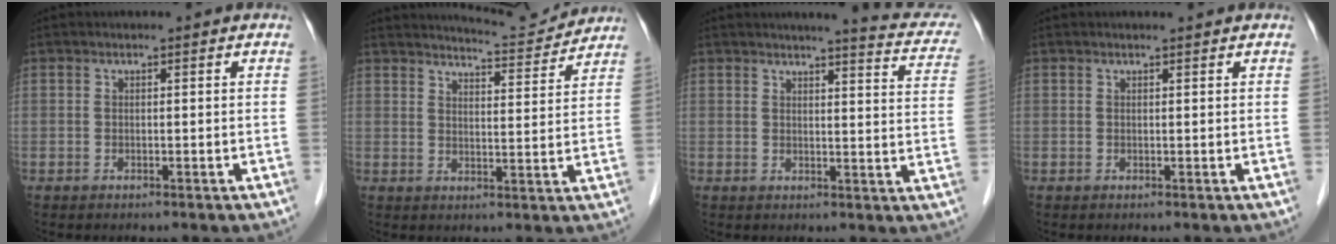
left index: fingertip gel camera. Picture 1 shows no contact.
{"total": 8.1, "force": [8.1, 0.0, 0.5], "torque": [-0.016, -0.003, 0.109]}
{"total": 10.6, "force": [9.3, 1.2, 4.9], "torque": [-0.048, -0.019, 0.081]}
{"total": 1.1, "force": [1.1, 0.0, 0.3], "torque": [-0.007, 0.005, 0.017]}